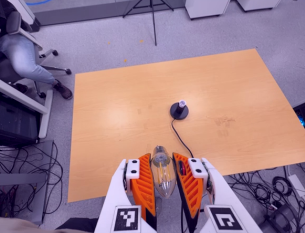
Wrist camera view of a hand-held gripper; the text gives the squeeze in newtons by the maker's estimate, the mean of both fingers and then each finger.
{"total": 18.6, "left": 19.6, "right": 17.7}